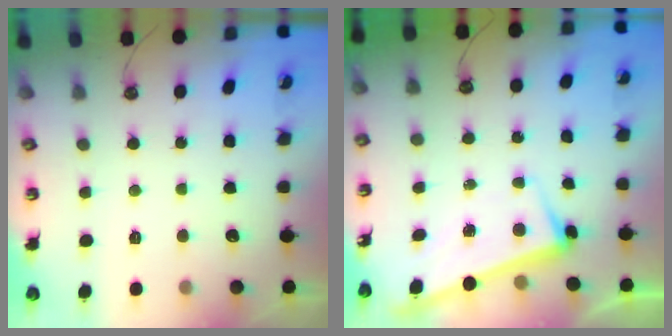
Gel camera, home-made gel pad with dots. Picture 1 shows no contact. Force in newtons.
{"total": 2.5, "press": 2.3, "slide": 0.8}